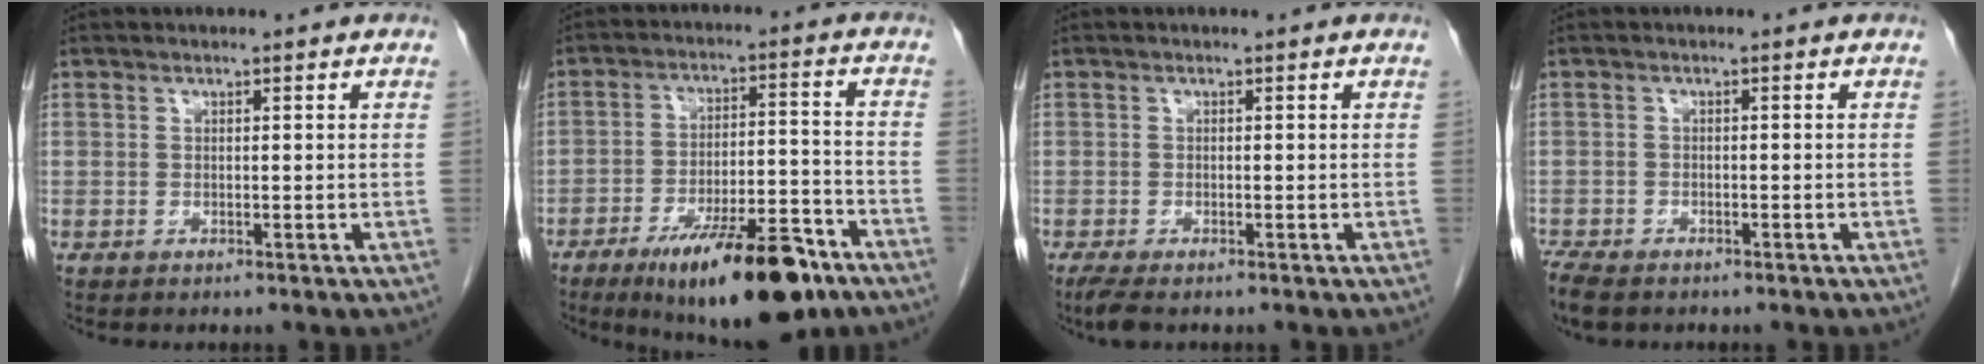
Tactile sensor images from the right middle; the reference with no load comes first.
{"total": 16.8, "force": [-10.9, 4.1, 12.1], "torque": [-0.161, 0.000, -0.171]}
{"total": 2.9, "force": [-2.1, 0.7, 1.9], "torque": [-0.039, -0.011, -0.034]}
{"total": 5.2, "force": [-4.1, 2.1, 2.5], "torque": [-0.049, -0.011, -0.067]}